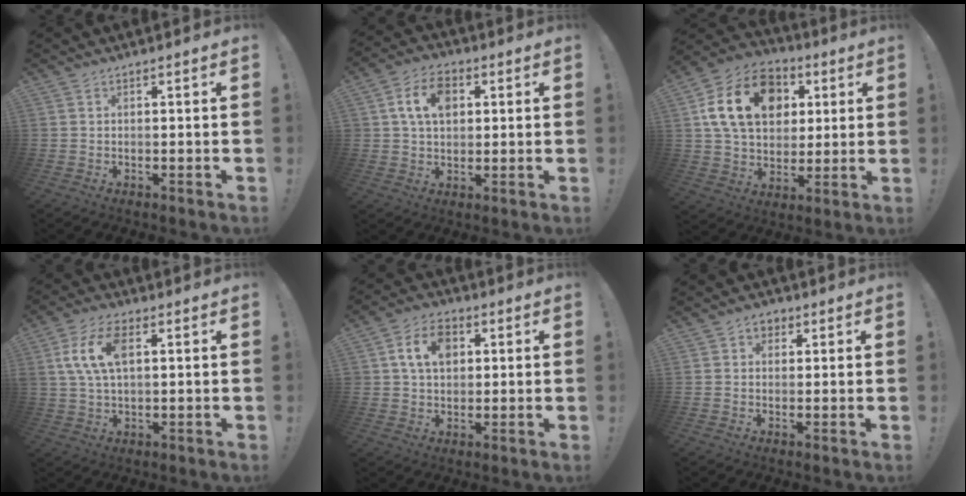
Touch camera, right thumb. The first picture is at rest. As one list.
[{"total": 10.1, "force": [2.9, 7.2, 6.5], "torque": [-0.107, 0.011, 0.055]}, {"total": 20.6, "force": [6.5, 15.0, 12.6], "torque": [-0.205, -0.010, 0.121]}, {"total": 10.8, "force": [2.9, 5.8, 8.6], "torque": [-0.172, 0.004, 0.051]}, {"total": 9.9, "force": [2.9, 7.4, 6.0], "torque": [-0.093, 0.007, 0.054]}, {"total": 3.4, "force": [1.2, 2.8, 1.6], "torque": [-0.014, -0.002, 0.019]}]